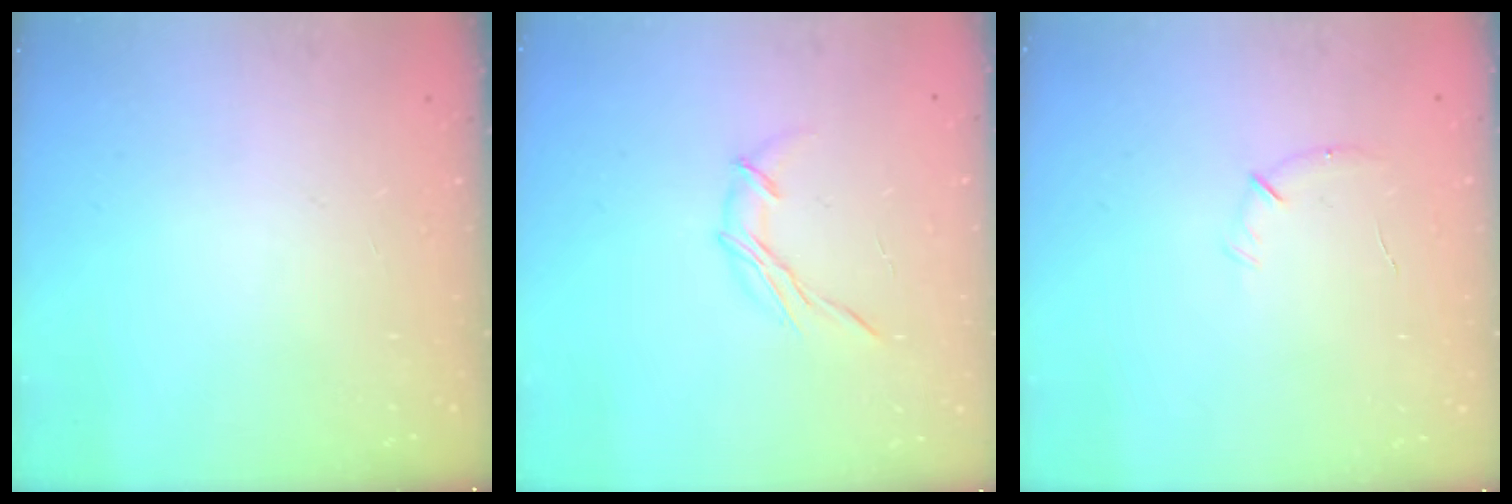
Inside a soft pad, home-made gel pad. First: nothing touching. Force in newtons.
{"total": 6.3, "press": 6.3, "slide": 0.3}
{"total": 5.7, "press": 5.5, "slide": 1.4}